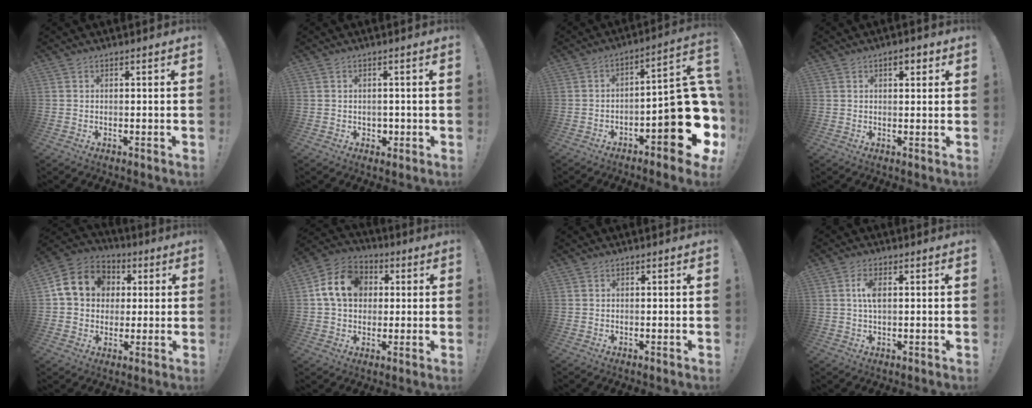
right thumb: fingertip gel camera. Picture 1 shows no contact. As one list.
[{"total": 2.4, "force": [0.5, 2.3, 0.6], "torque": [0.002, -0.007, 0.007]}, {"total": 18.9, "force": [-5.5, 6.4, 17.0], "torque": [-0.207, 0.023, -0.077]}, {"total": 3.2, "force": [1.6, 1.5, 2.3], "torque": [-0.026, -0.004, 0.022]}, {"total": 14.1, "force": [3.4, 12.1, 6.5], "torque": [-0.100, 0.008, 0.075]}, {"total": 14.5, "force": [3.2, 11.6, 8.1], "torque": [-0.133, 0.010, 0.069]}, {"total": 0.0}, {"total": 4.6, "force": [0.8, 2.1, 4.0], "torque": [-0.073, -0.001, 0.008]}]